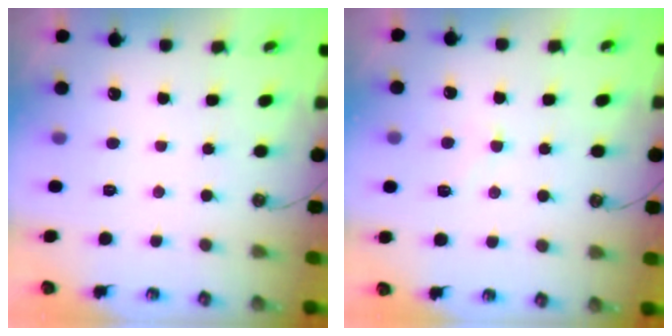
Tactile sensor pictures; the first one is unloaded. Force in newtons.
{"total": 3.4, "press": 3.4, "slide": 0.4}